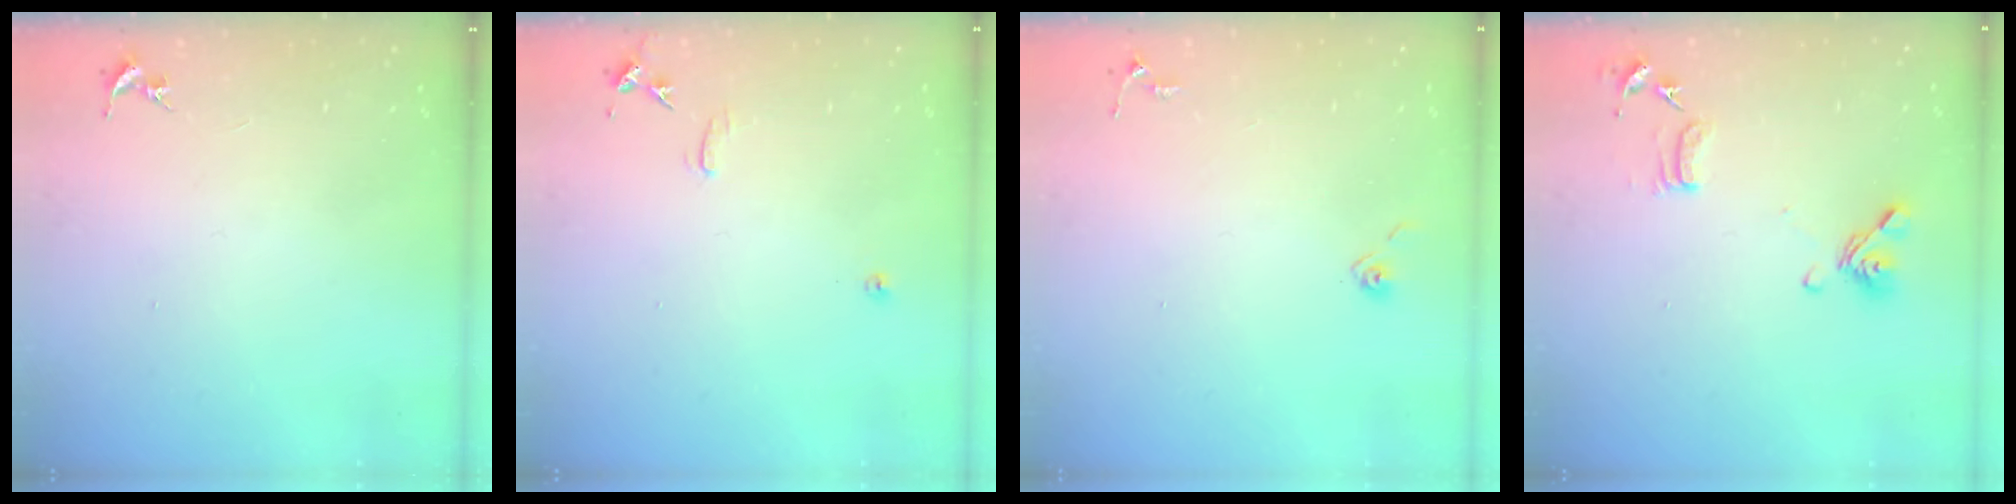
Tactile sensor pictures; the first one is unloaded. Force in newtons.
{"total": 7.5, "press": 7.5, "slide": 0.6}
{"total": 4.8, "press": 4.8, "slide": 0.4}
{"total": 12.9, "press": 12.8, "slide": 1.9}